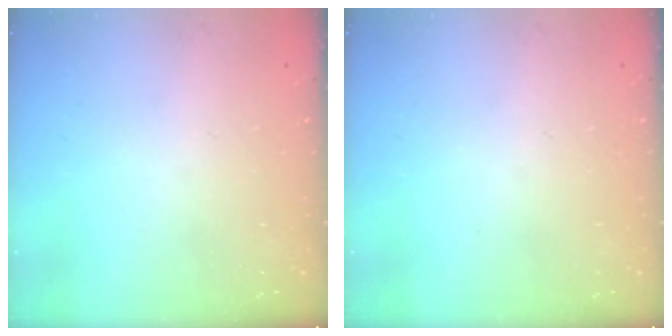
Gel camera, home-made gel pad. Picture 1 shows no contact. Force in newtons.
{"total": 0.0}